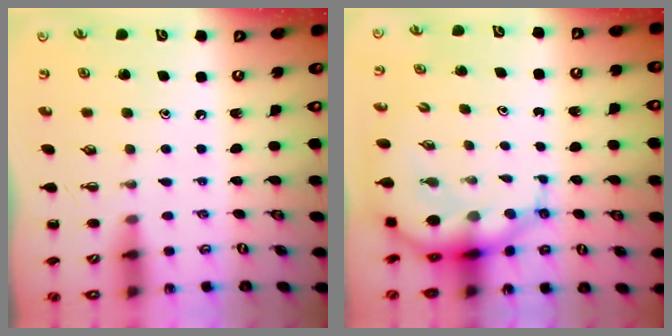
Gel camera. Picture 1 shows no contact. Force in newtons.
{"total": 8.4, "press": 8.0, "slide": 2.6}